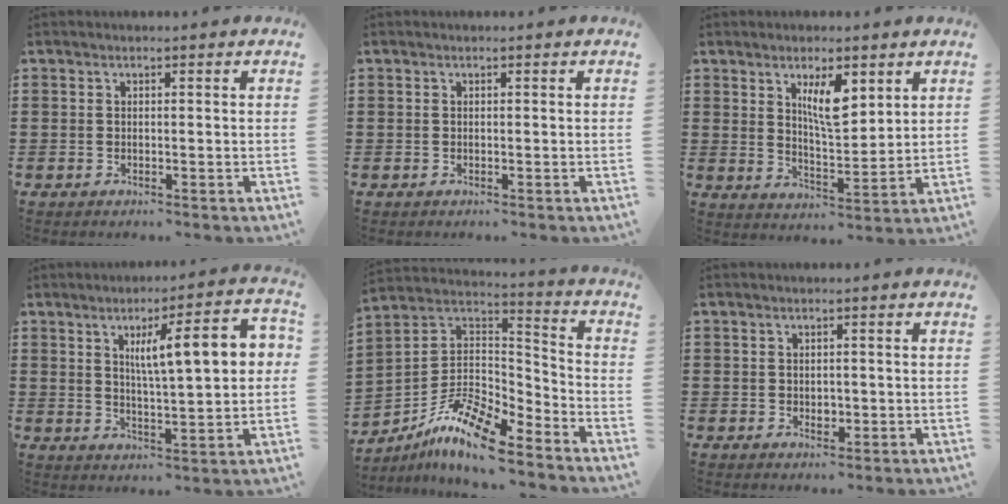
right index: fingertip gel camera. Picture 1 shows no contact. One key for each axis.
{"total": 0.0}
{"total": 6.8, "fx": 3.5, "fy": 2.2, "fz": 5.4, "tx": -0.098, "ty": -0.006, "tz": 0.057}
{"total": 10.7, "fx": 3.1, "fy": 2.4, "fz": 10.0, "tx": -0.166, "ty": 0.003, "tz": 0.044}
{"total": 11.4, "fx": -8.4, "fy": 3.2, "fz": 7.0, "tx": -0.146, "ty": 0.015, "tz": -0.169}
{"total": 1.3, "fx": -0.1, "fy": 0.9, "fz": 0.8, "tx": -0.016, "ty": 0.004, "tz": -0.003}